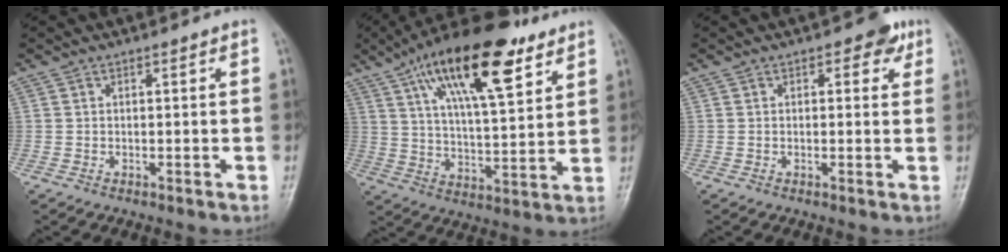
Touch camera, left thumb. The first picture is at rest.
{"total": 21.5, "force": [11.5, 7.6, 16.4], "torque": [-0.251, -0.030, 0.192]}
{"total": 3.1, "force": [1.5, 2.0, 1.8], "torque": [0.001, -0.002, 0.012]}